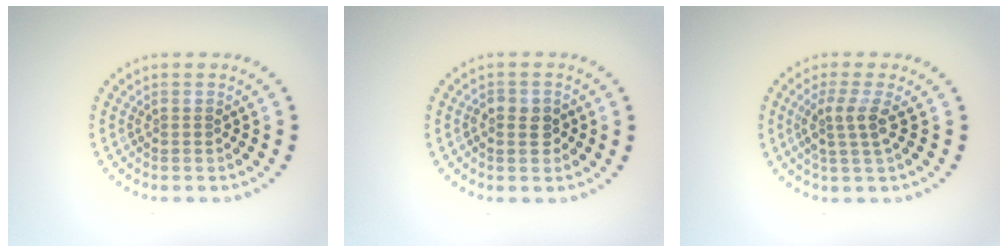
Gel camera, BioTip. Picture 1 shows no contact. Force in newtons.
{"total": 1.9, "press": 1.9, "slide": 0.5}
{"total": 2.6, "press": 2.0, "slide": 1.7}